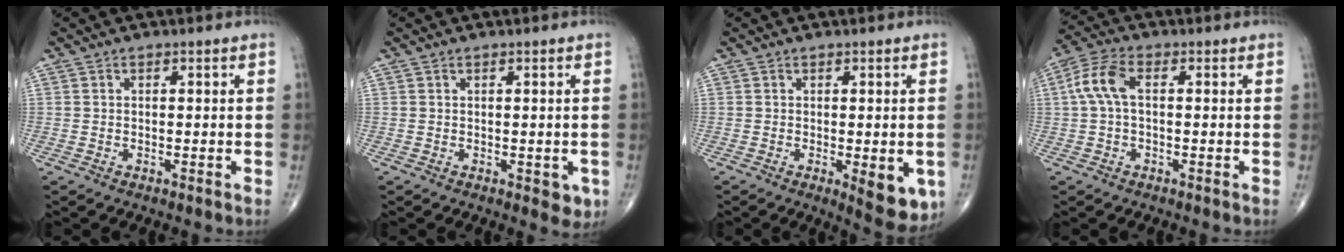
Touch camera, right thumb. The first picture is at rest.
{"total": 2.9, "force": [-0.4, 1.5, 2.4], "torque": [-0.012, -0.003, 0.000]}
{"total": 7.4, "force": [-1.9, 2.6, 6.7], "torque": [-0.069, -0.016, -0.018]}
{"total": 6.4, "force": [0.7, 3.2, 5.5], "torque": [-0.129, 0.023, 0.009]}